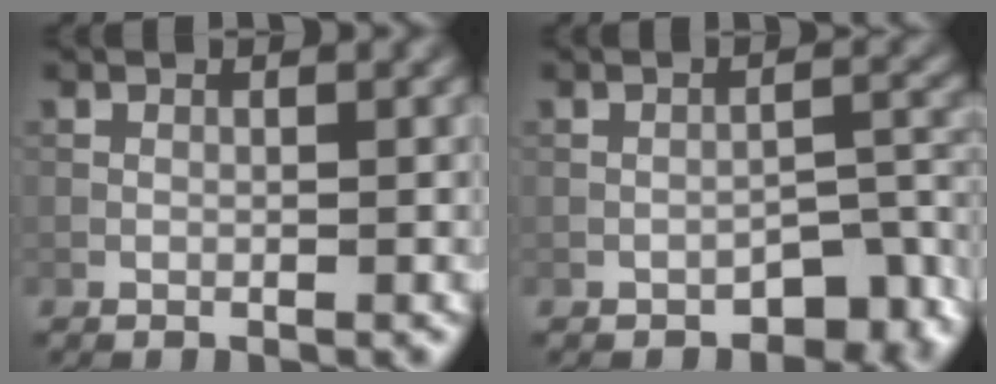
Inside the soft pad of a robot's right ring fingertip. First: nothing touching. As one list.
[{"total": 4.3, "force": [-3.0, 1.9, 2.4], "torque": [-0.022, 0.002, -0.039]}]